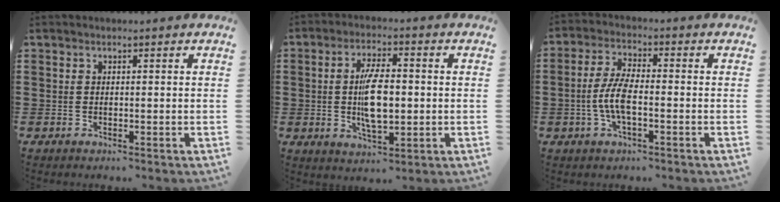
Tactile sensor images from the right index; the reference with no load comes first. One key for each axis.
{"total": 7.9, "fx": -0.4, "fy": 3.0, "fz": 7.3, "tx": -0.143, "ty": -0.003, "tz": -0.014}
{"total": 6.1, "fx": -1.3, "fy": 2.1, "fz": 5.6, "tx": -0.132, "ty": -0.005, "tz": -0.033}